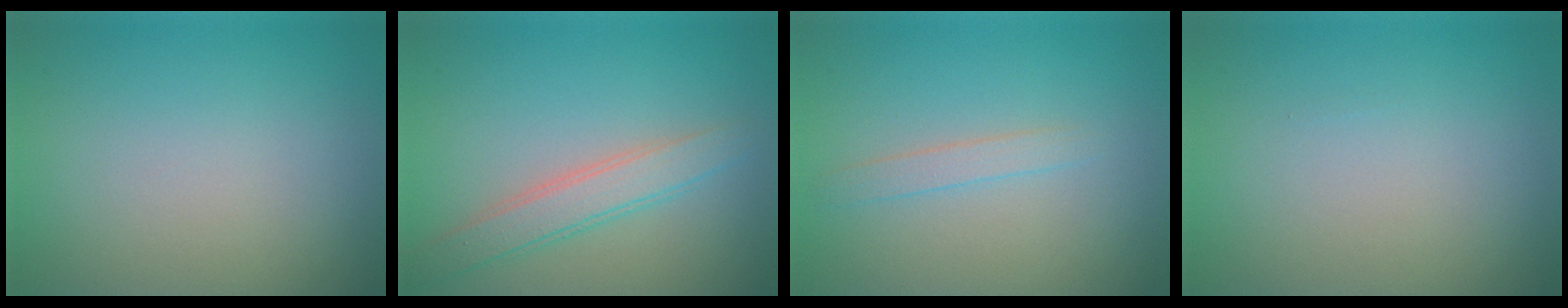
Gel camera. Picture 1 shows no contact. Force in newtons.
{"total": 2.9, "press": 2.9, "slide": 0.1}
{"total": 1.3, "press": 1.3, "slide": 0.1}
{"total": 0.0}